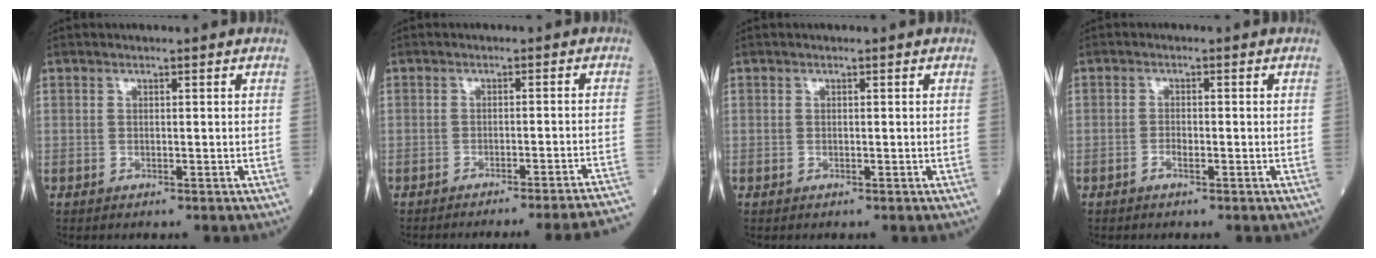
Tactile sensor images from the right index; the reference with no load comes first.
{"total": 17.1, "force": [-16.4, -2.4, 4.4], "torque": [-0.004, -0.023, -0.193]}
{"total": 0.0}
{"total": 1.3, "force": [-0.7, 0.5, 1.0], "torque": [-0.017, 0.002, -0.012]}